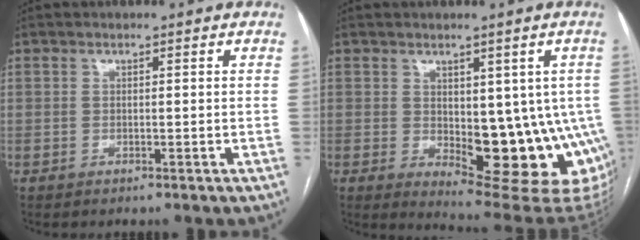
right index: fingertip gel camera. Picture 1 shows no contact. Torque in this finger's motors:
{"motor_torque": [1.22, -0.72, 0.31, 0.05]}